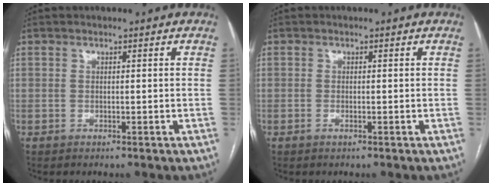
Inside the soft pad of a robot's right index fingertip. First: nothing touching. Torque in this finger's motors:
{"motor_torque": [-0.14, -0.11, -0.04, 0.00]}